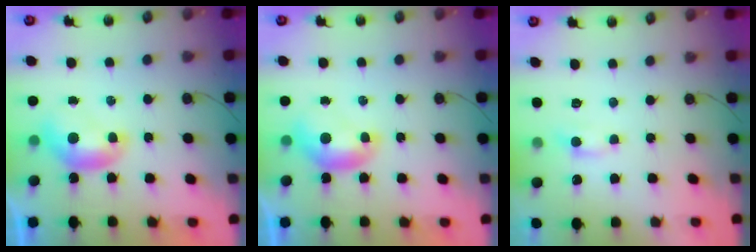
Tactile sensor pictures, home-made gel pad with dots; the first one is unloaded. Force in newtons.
{"total": 0.0}
{"total": 0.6, "press": 0.4, "slide": 0.5}